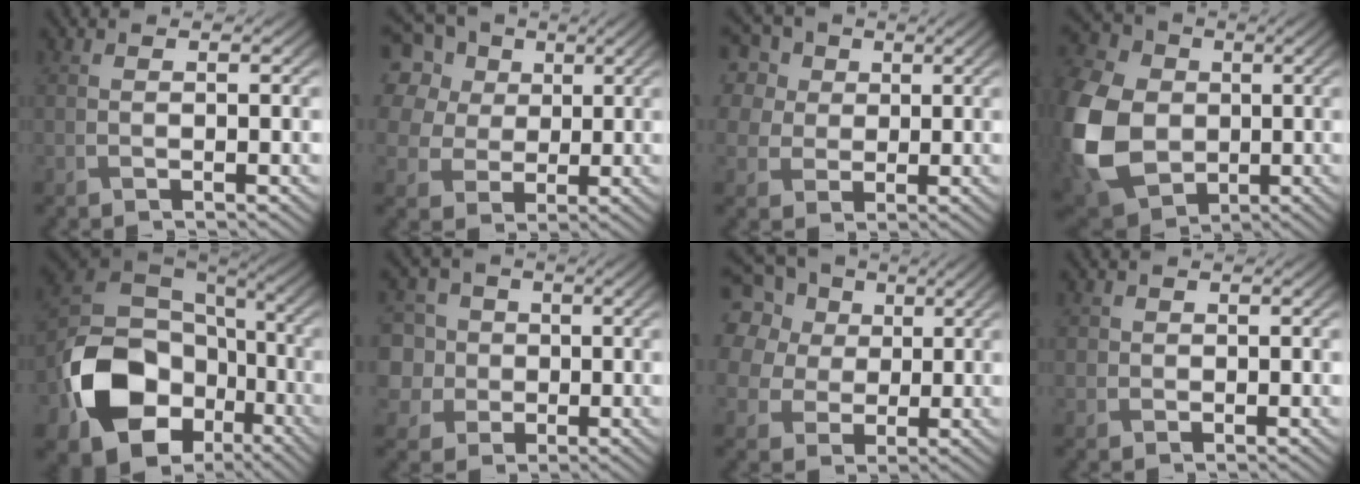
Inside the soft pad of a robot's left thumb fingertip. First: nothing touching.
{"total": 16.2, "force": [7.0, 12.4, 7.7], "torque": [-0.254, 0.033, 0.141]}
{"total": 12.7, "force": [5.8, 9.4, 6.2], "torque": [-0.193, 0.036, 0.098]}
{"total": 16.5, "force": [-1.6, 13.0, 10.1], "torque": [-0.297, -0.014, -0.038]}
{"total": 15.8, "force": [-6.1, 11.8, 8.7], "torque": [-0.183, -0.049, -0.112]}
{"total": 10.1, "force": [1.7, 9.1, 4.1], "torque": [-0.141, 0.027, 0.011]}
{"total": 18.1, "force": [7.6, 14.4, 7.8], "torque": [-0.264, 0.029, 0.136]}
{"total": 1.6, "force": [0.2, 1.6, 0.2], "torque": [-0.001, -0.004, 0.003]}